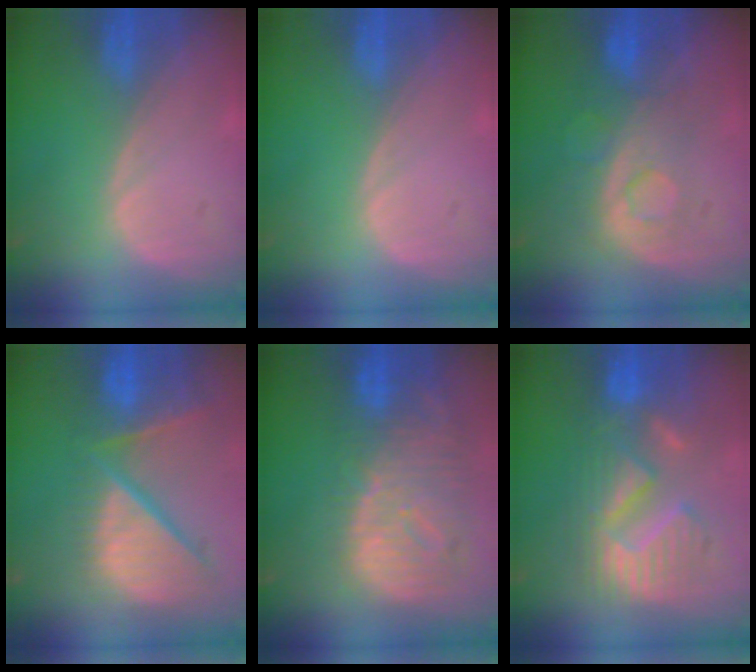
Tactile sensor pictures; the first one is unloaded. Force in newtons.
{"total": 0.0}
{"total": 7.7, "press": 7.6, "slide": 1.5}
{"total": 13.2, "press": 11.0, "slide": 7.3}
{"total": 12.5, "press": 10.8, "slide": 6.4}
{"total": 10.4, "press": 10.4, "slide": 0.7}